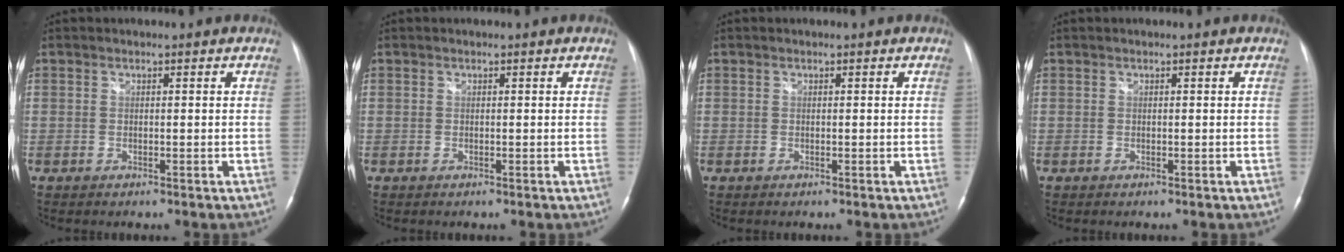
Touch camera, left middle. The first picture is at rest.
{"total": 0.0}
{"total": 0.0}
{"total": 0.0}